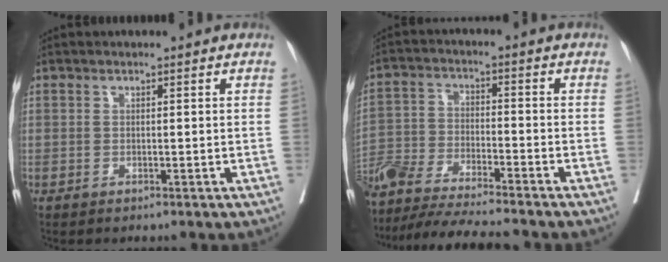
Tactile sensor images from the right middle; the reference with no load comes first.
{"total": 15.6, "force": [-14.1, 0.1, 6.7], "torque": [-0.129, -0.020, -0.248]}